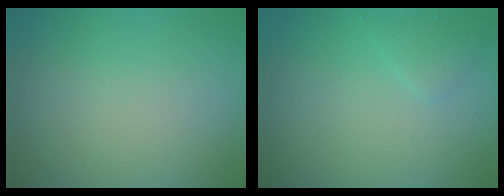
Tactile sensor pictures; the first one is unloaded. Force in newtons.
{"total": 1.0, "press": 1.0, "slide": 0.1}